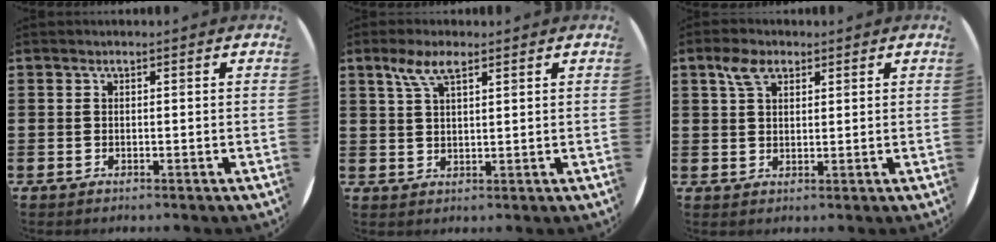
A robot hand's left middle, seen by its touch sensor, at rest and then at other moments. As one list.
[{"total": 4.5, "force": [2.9, 1.5, 3.2], "torque": [-0.071, 0.007, 0.050]}, {"total": 3.7, "force": [2.4, 2.0, 2.0], "torque": [-0.045, 0.007, 0.044]}]